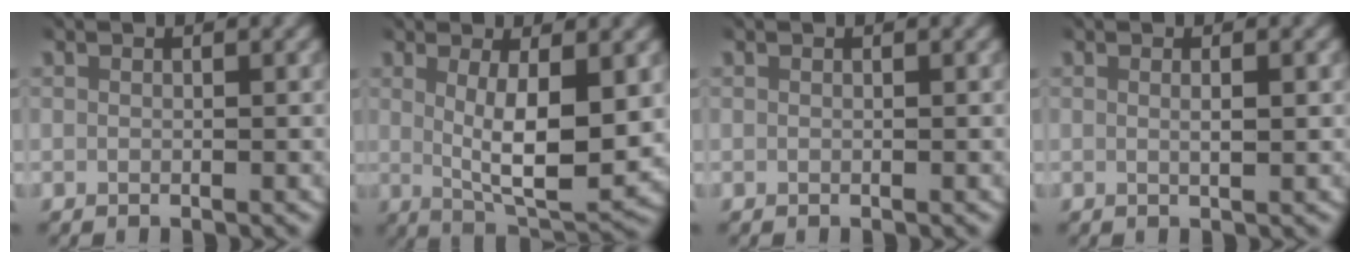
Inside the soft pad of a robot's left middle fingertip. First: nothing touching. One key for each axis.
{"total": 7.0, "fx": 0.8, "fy": 2.4, "fz": 6.5, "tx": -0.104, "ty": -0.023, "tz": 0.025}
{"total": 0.0}
{"total": 0.9, "fx": 0.3, "fy": -0.1, "fz": 0.9, "tx": -0.017, "ty": -0.004, "tz": 0.006}